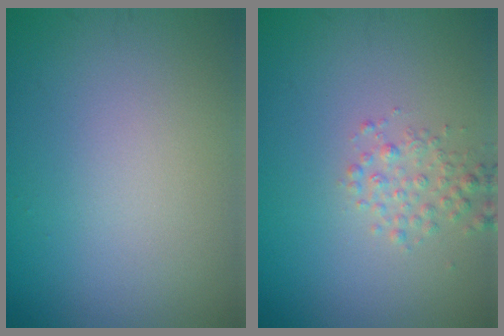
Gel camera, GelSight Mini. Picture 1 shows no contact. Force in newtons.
{"total": 1.8, "press": 1.8, "slide": 0.1}